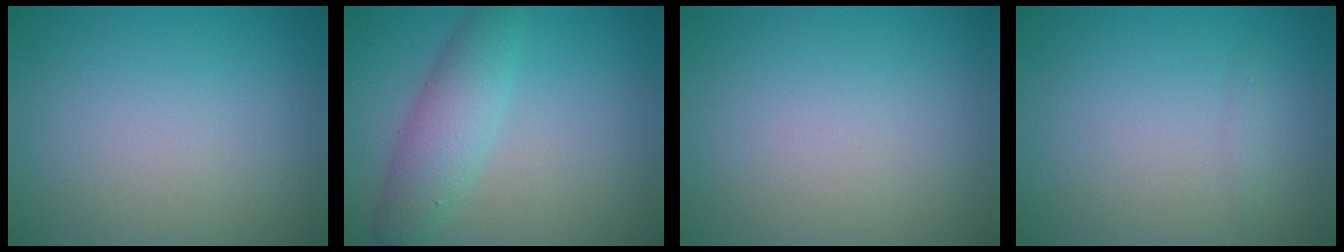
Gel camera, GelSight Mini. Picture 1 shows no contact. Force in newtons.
{"total": 4.0, "press": 4.0, "slide": 0.1}
{"total": 0.0}
{"total": 0.6, "press": 0.6, "slide": 0.1}